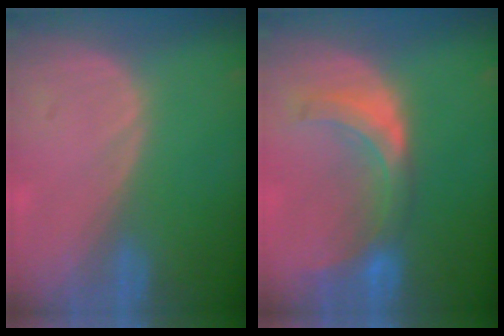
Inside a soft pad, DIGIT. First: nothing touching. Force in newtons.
{"total": 7.4, "press": 6.8, "slide": 2.8}